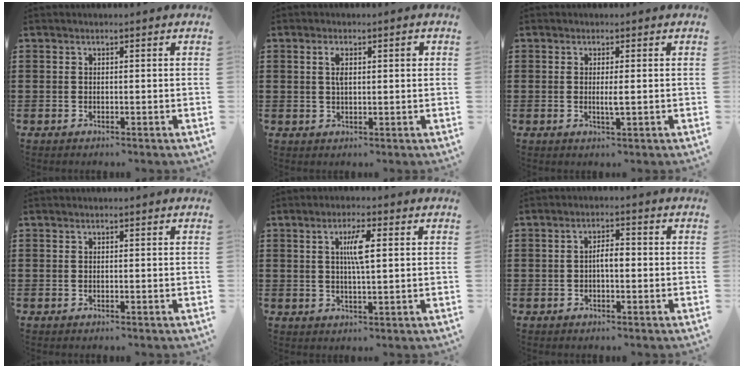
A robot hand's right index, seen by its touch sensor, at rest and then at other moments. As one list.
[{"total": 2.9, "force": [0.7, 0.9, 2.6], "torque": [-0.054, 0.006, 0.009]}, {"total": 1.7, "force": [-0.1, 0.0, 1.7], "torque": [-0.033, -0.002, -0.003]}, {"total": 0.0}, {"total": 4.4, "force": [1.0, 0.8, 4.2], "torque": [-0.085, 0.008, 0.012]}, {"total": 2.9, "force": [-0.4, 1.0, 2.7], "torque": [-0.049, 0.006, -0.010]}]